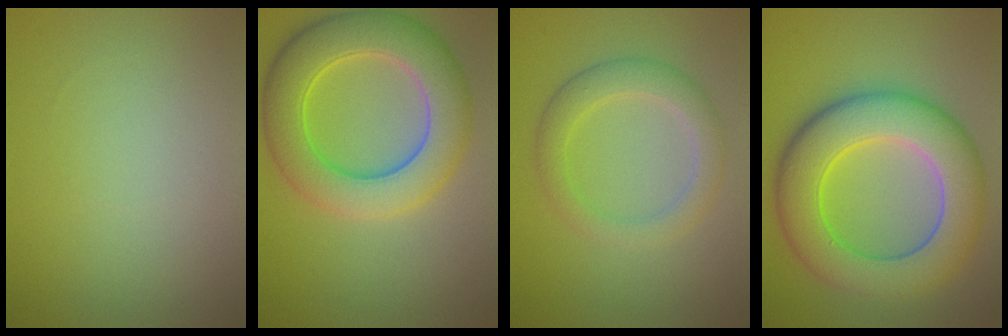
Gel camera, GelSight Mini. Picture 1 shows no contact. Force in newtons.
{"total": 8.5, "press": 8.4, "slide": 0.4}
{"total": 3.3, "press": 3.3, "slide": 0.1}
{"total": 10.1, "press": 10.1, "slide": 0.7}